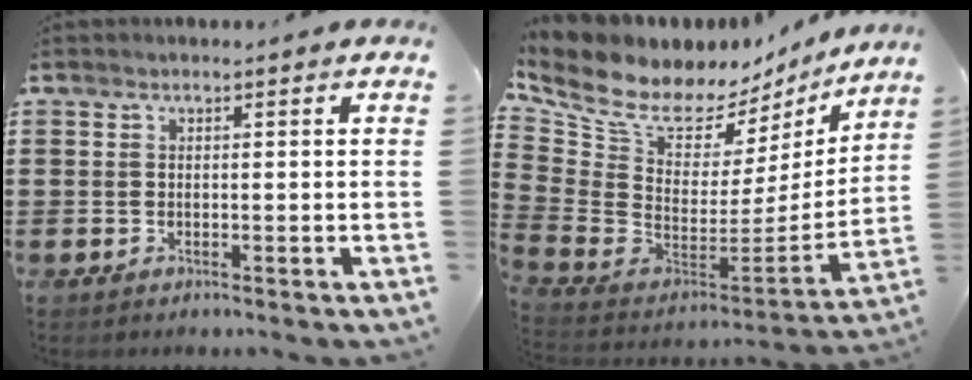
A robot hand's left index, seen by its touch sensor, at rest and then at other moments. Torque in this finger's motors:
{"motor_torque": [2.14, 0.00, 1.05, 0.12]}